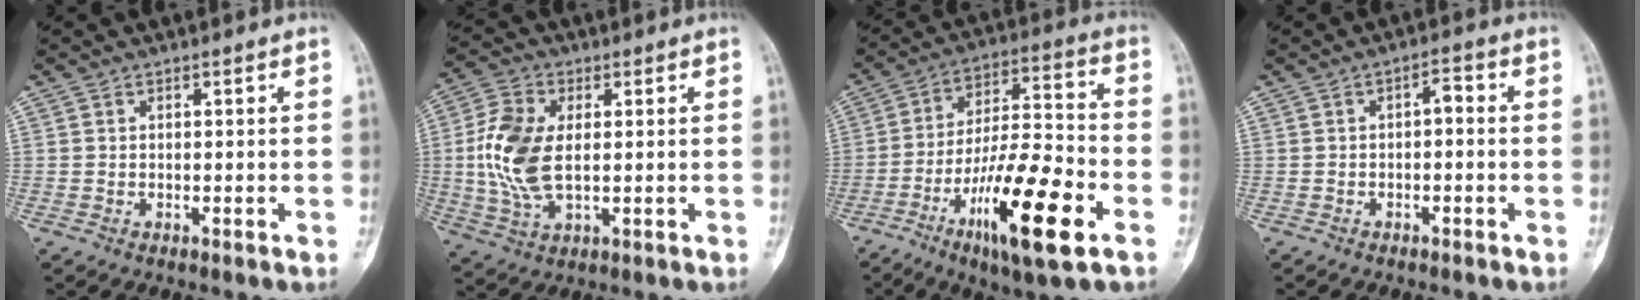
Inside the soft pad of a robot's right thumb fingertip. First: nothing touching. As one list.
[{"total": 11.6, "force": [0.8, 6.4, 9.6], "torque": [-0.206, 0.001, 0.017]}, {"total": 19.5, "force": [-8.6, 4.3, 17.0], "torque": [-0.306, 0.039, -0.140]}, {"total": 2.5, "force": [-0.4, 1.3, 2.1], "torque": [-0.025, 0.018, -0.013]}]